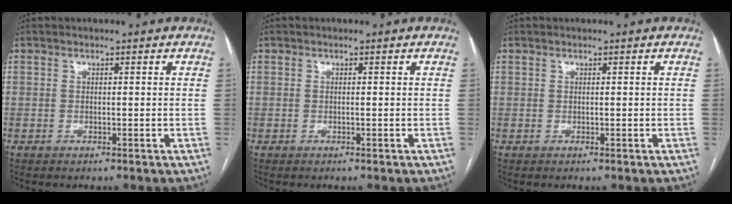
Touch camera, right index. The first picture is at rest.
{"total": 0.0}
{"total": 0.0}